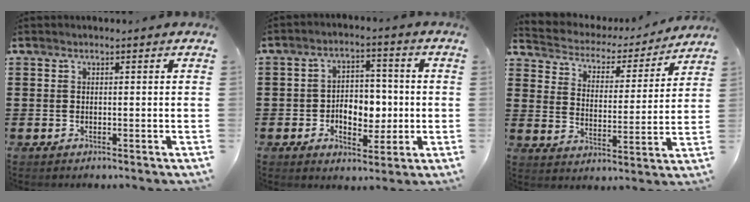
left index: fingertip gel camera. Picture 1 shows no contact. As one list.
[{"total": 6.1, "force": [-1.0, 4.2, 4.3], "torque": [-0.072, 0.007, -0.023]}, {"total": 3.0, "force": [2.8, 0.9, 0.1], "torque": [-0.026, -0.027, 0.039]}]